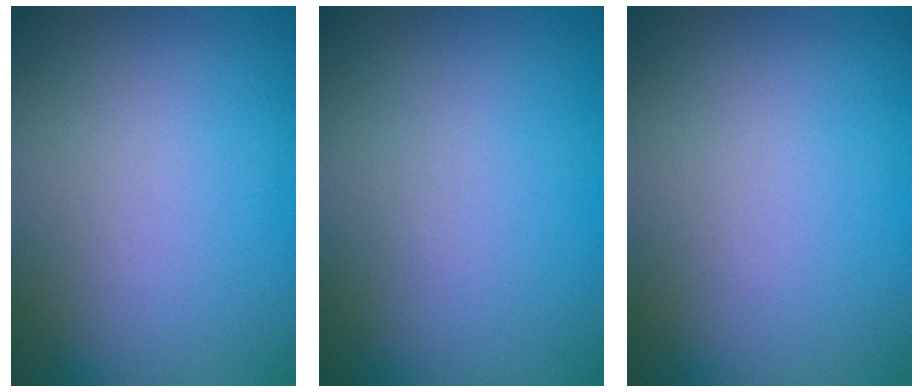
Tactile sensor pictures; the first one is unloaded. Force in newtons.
{"total": 0.0}
{"total": 0.0}